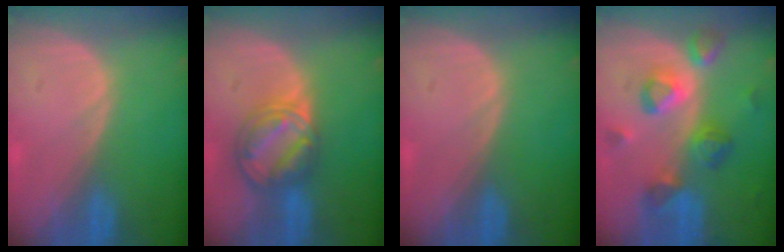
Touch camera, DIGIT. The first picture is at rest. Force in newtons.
{"total": 8.2, "press": 7.0, "slide": 4.2}
{"total": 0.0}
{"total": 8.8, "press": 7.9, "slide": 3.7}